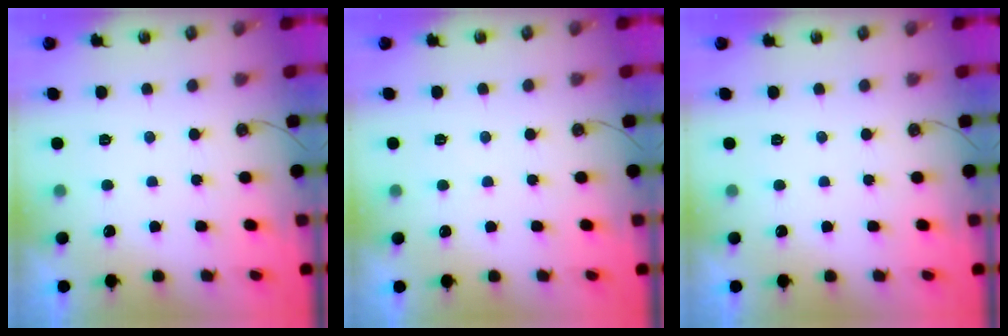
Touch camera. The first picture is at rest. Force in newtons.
{"total": 4.4, "press": 4.4, "slide": 0.6}
{"total": 0.0}